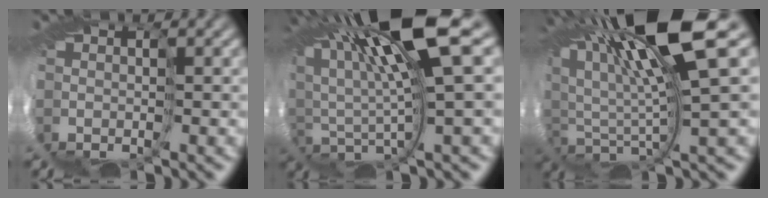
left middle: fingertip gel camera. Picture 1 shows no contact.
{"total": 8.3, "force": [5.6, -0.9, 6.0], "torque": [-0.126, 0.008, 0.099]}
{"total": 9.5, "force": [7.3, -0.5, 6.1], "torque": [-0.134, 0.008, 0.132]}